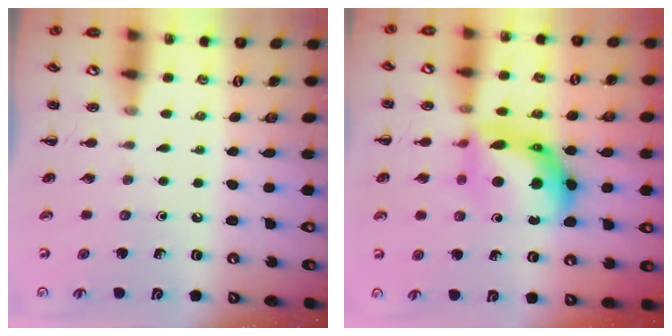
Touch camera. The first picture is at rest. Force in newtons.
{"total": 15.3, "press": 15.3, "slide": 0.9}